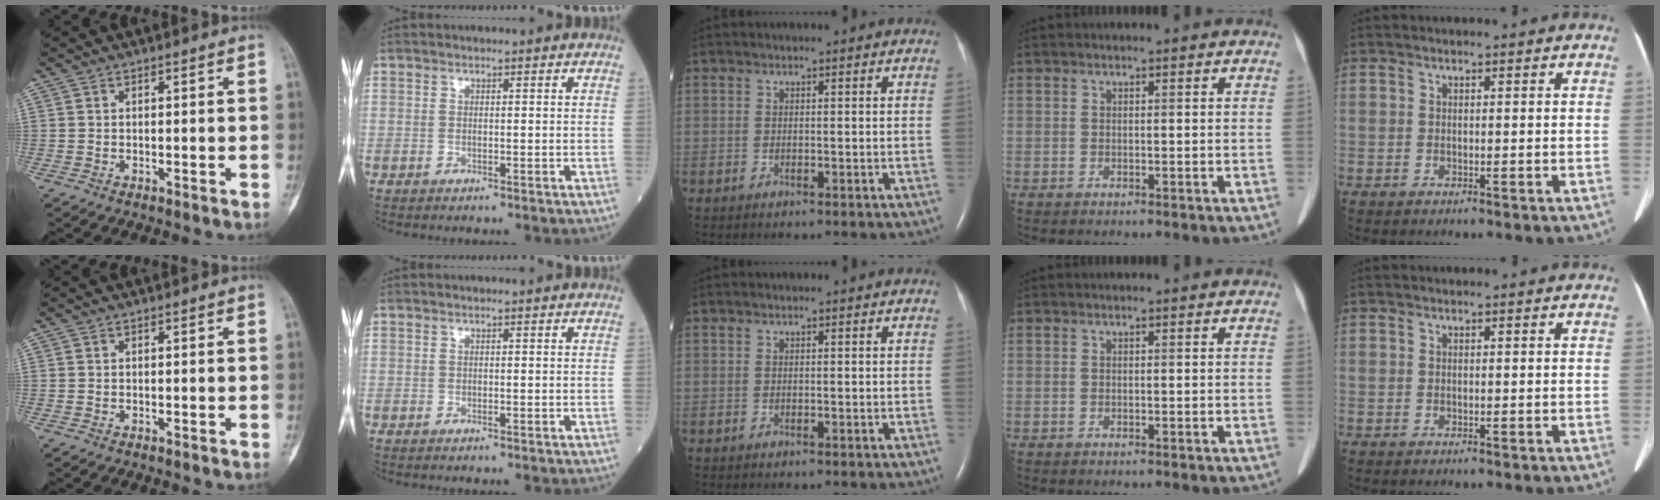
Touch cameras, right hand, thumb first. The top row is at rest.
{}